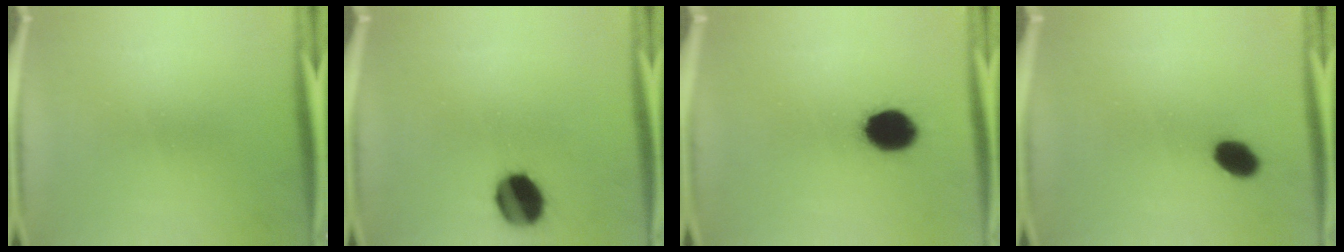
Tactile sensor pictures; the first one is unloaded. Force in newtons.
{"total": 11.5}
{"total": 12.0}
{"total": 5.4}